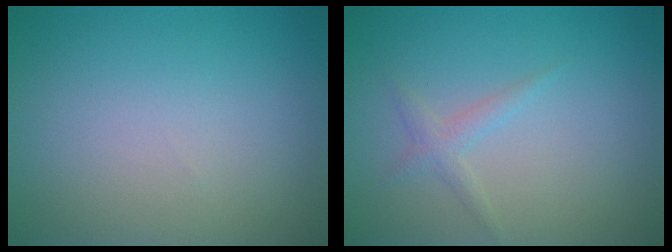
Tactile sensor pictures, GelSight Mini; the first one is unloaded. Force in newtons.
{"total": 1.3, "press": 1.3, "slide": 0.1}